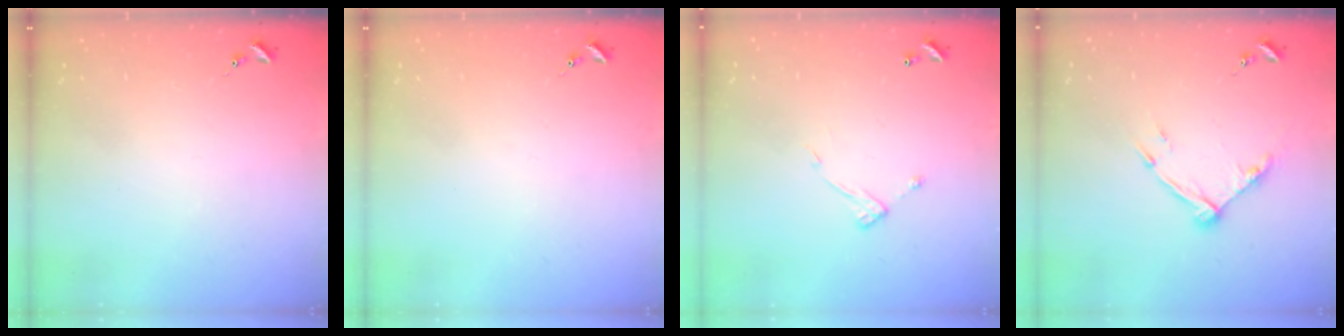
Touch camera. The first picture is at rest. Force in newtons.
{"total": 0.0}
{"total": 7.5, "press": 7.4, "slide": 0.4}
{"total": 10.4, "press": 10.4, "slide": 0.8}